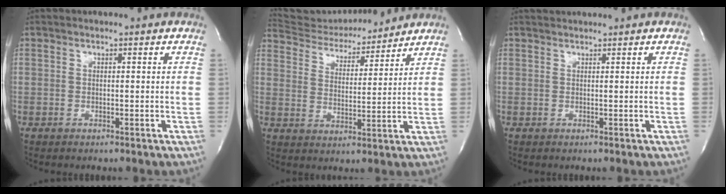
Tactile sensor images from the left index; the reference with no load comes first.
{"total": 13.3, "force": [12.8, 2.0, 3.1], "torque": [-0.053, 0.004, 0.208]}
{"total": 1.6, "force": [1.5, -0.4, 0.3], "torque": [-0.004, 0.014, 0.032]}